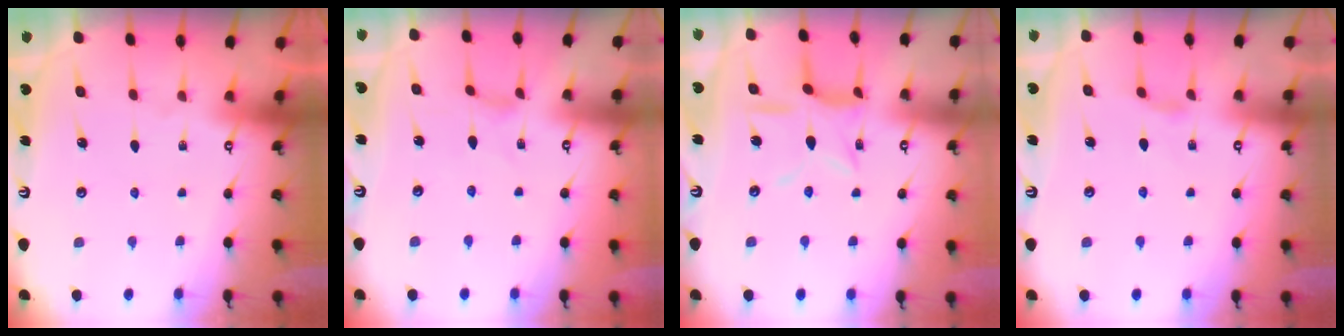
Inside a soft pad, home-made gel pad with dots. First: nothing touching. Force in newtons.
{"total": 0.6, "press": 0.5, "slide": 0.2}
{"total": 9.9, "press": 9.9, "slide": 0.9}
{"total": 2.6, "press": 2.6, "slide": 0.6}